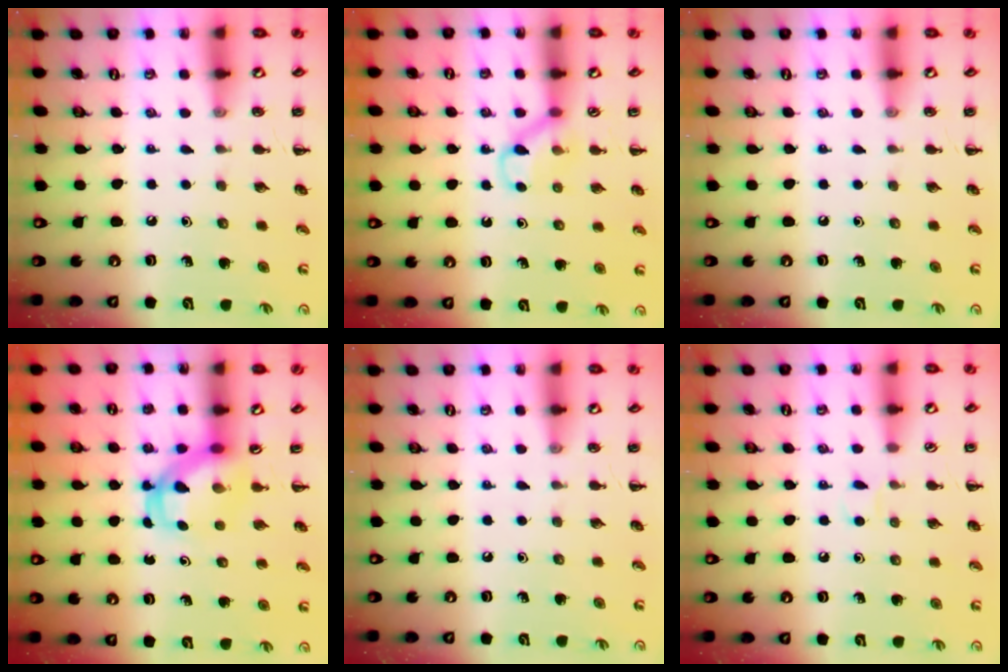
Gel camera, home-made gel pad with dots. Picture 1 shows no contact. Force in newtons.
{"total": 5.7, "press": 5.6, "slide": 1.4}
{"total": 0.0}
{"total": 5.2, "press": 5.1, "slide": 0.8}
{"total": 0.0}
{"total": 2.8, "press": 2.7, "slide": 1.0}